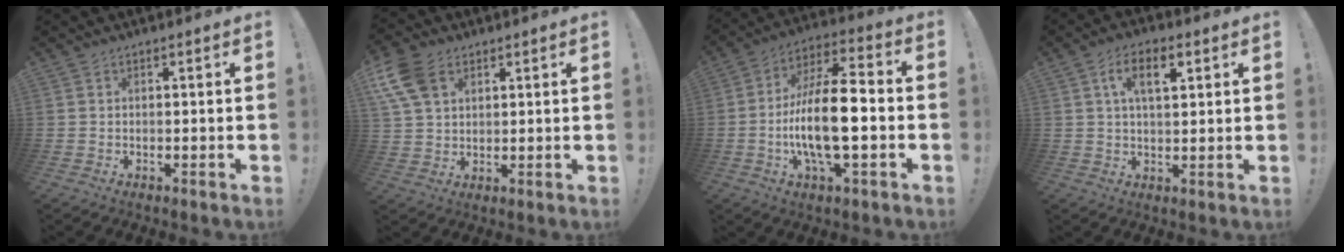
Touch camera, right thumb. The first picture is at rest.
{"total": 10.9, "force": [4.6, 7.3, 6.6], "torque": [-0.135, -0.009, 0.090]}
{"total": 17.3, "force": [-3.2, 5.6, 16.1], "torque": [-0.308, 0.008, -0.056]}
{"total": 8.2, "force": [3.0, 3.6, 6.7], "torque": [-0.102, 0.000, 0.048]}